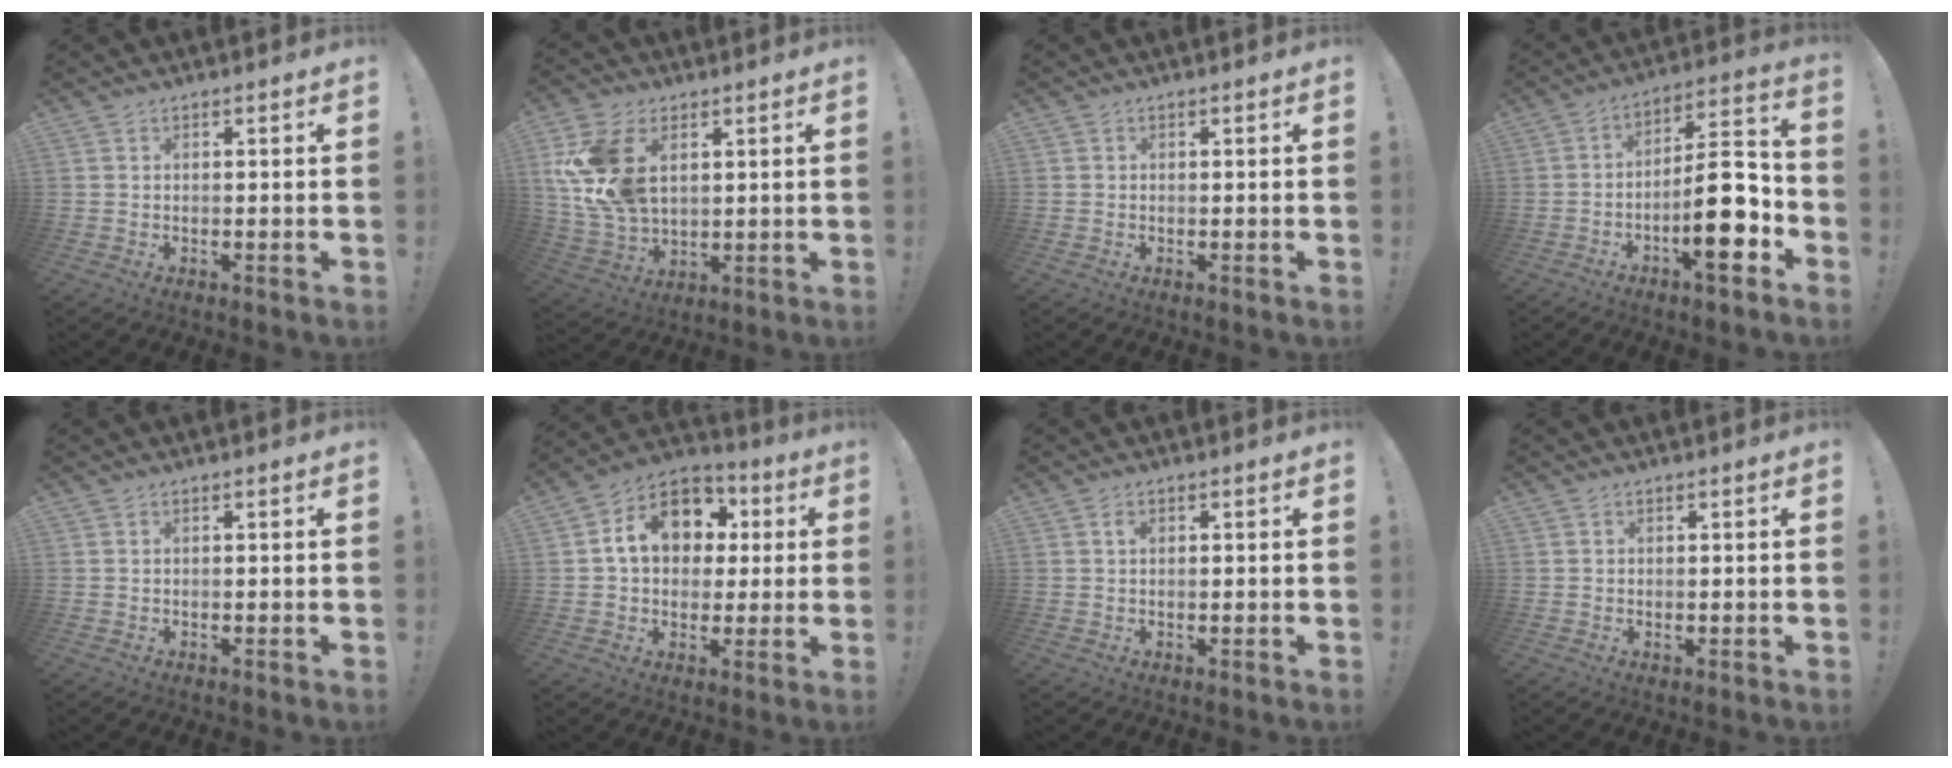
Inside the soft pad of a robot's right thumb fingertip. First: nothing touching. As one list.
[{"total": 17.5, "force": [4.8, 11.9, 11.9], "torque": [-0.230, -0.019, 0.093]}, {"total": 0.0}, {"total": 16.8, "force": [-6.0, 5.4, 14.8], "torque": [-0.220, 0.036, -0.096]}, {"total": 0.0}, {"total": 15.0, "force": [4.1, 11.5, 8.7], "torque": [-0.125, -0.002, 0.079]}, {"total": 1.1, "force": [0.3, 0.6, 0.8], "torque": [-0.009, 0.001, 0.003]}, {"total": 0.0}]